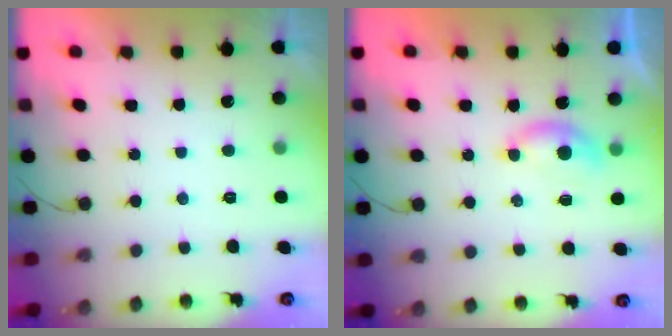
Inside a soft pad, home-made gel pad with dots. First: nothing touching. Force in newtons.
{"total": 3.6, "press": 3.6, "slide": 0.5}